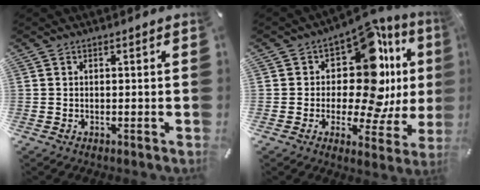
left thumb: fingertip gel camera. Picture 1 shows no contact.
{"total": 17.9, "force": [5.8, 9.8, 13.9], "torque": [-0.210, -0.065, 0.090]}